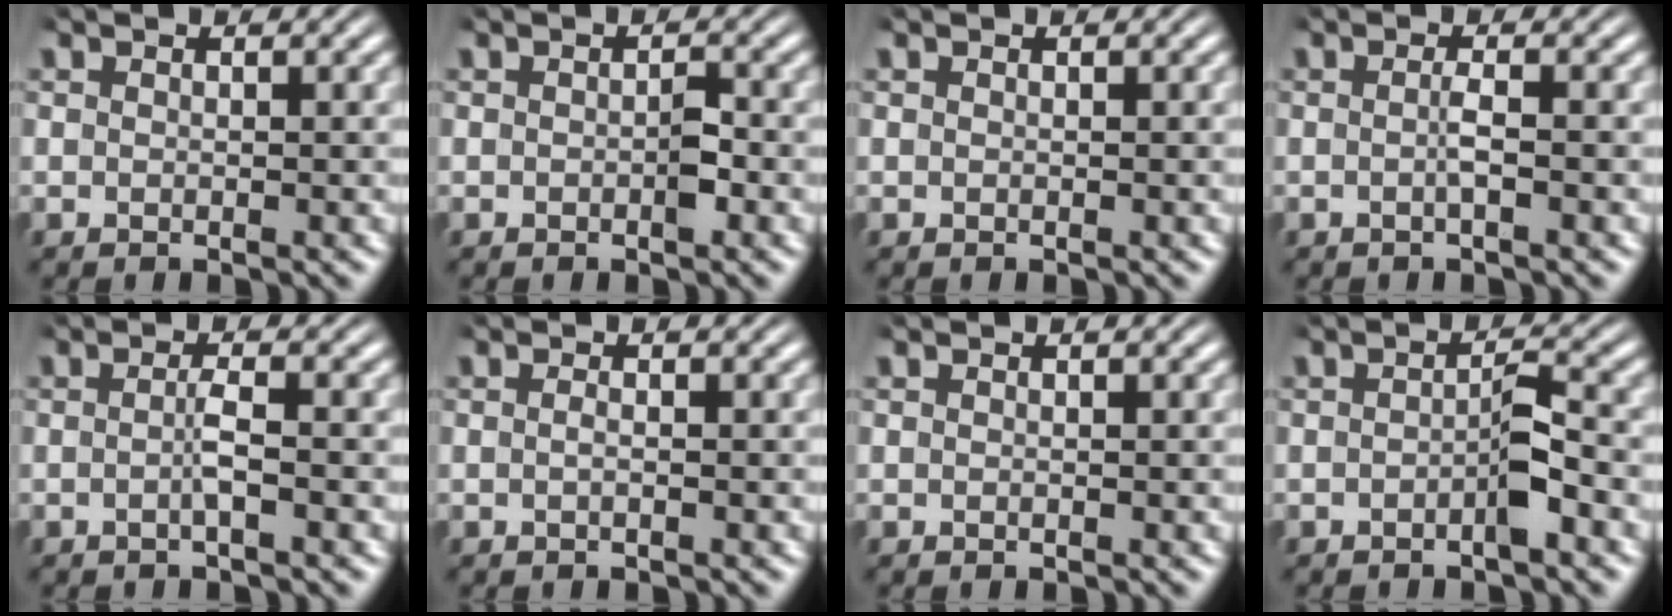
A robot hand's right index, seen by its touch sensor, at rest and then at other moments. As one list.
[{"total": 1.0, "force": [-0.4, 0.1, 0.8], "torque": [-0.016, -0.004, -0.006]}, {"total": 0.0}, {"total": 1.2, "force": [-0.6, -0.2, 1.1], "torque": [-0.020, 0.000, -0.013]}, {"total": 1.6, "force": [-0.7, -0.2, 1.4], "torque": [-0.024, 0.002, -0.016]}, {"total": 0.6, "force": [-0.4, -0.1, 0.5], "torque": [-0.011, -0.004, -0.006]}, {"total": 0.0}, {"total": 1.9, "force": [-0.8, 0.0, 1.7], "torque": [-0.020, 0.003, -0.016]}]